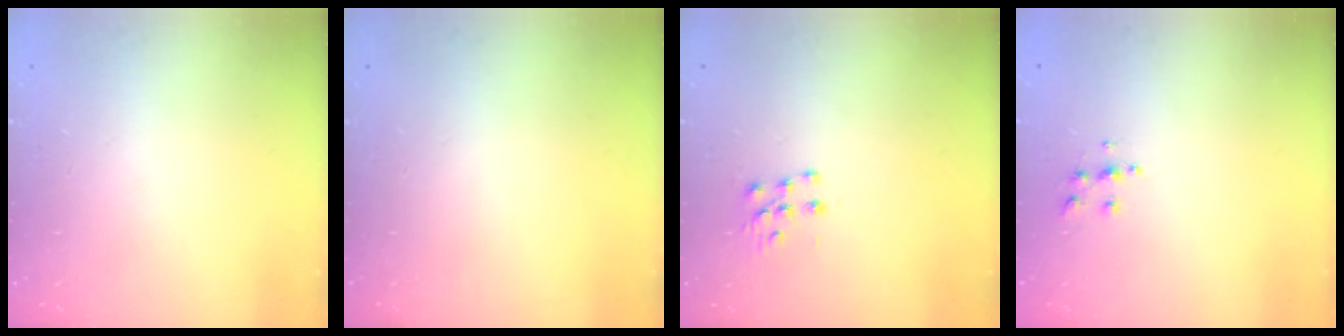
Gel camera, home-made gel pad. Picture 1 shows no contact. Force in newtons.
{"total": 0.0}
{"total": 7.0, "press": 7.0, "slide": 0.7}
{"total": 5.7, "press": 5.7, "slide": 0.4}